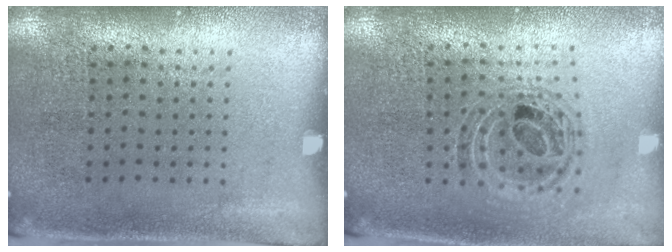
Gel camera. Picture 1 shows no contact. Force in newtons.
{"total": 0.8, "press": 0.8, "slide": 0.2}